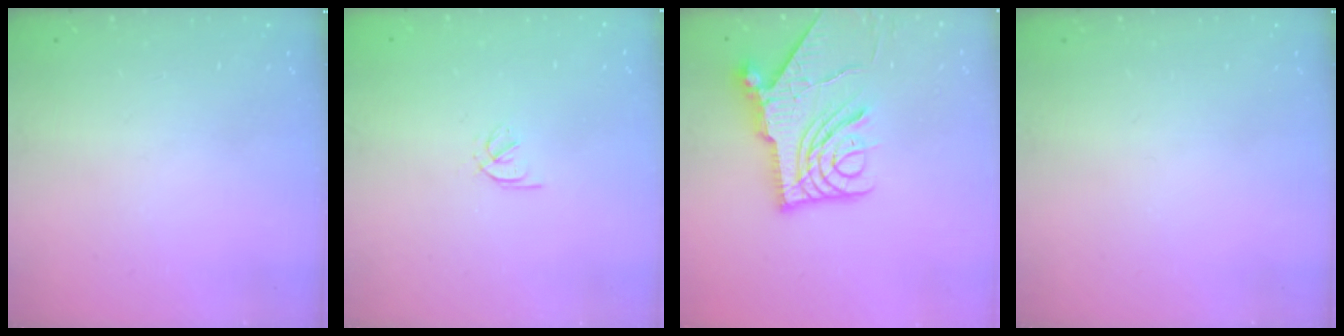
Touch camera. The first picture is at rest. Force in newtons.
{"total": 1.5, "press": 1.4, "slide": 0.5}
{"total": 13.7, "press": 13.6, "slide": 1.5}
{"total": 0.0}